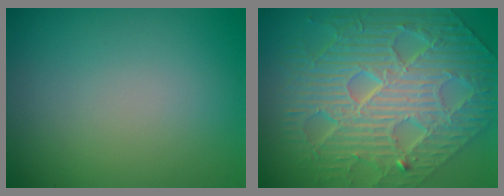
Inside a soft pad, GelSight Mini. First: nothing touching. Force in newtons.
{"total": 10.8, "press": 7.4, "slide": 7.9}